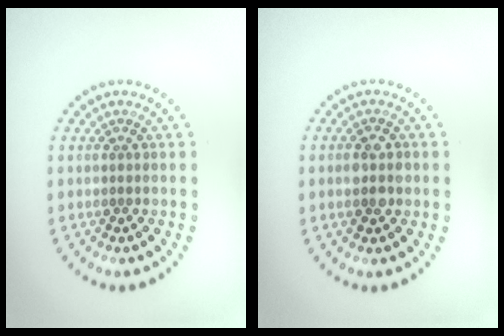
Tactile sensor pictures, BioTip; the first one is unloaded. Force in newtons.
{"total": 2.3, "press": 2.3, "slide": 0.2}